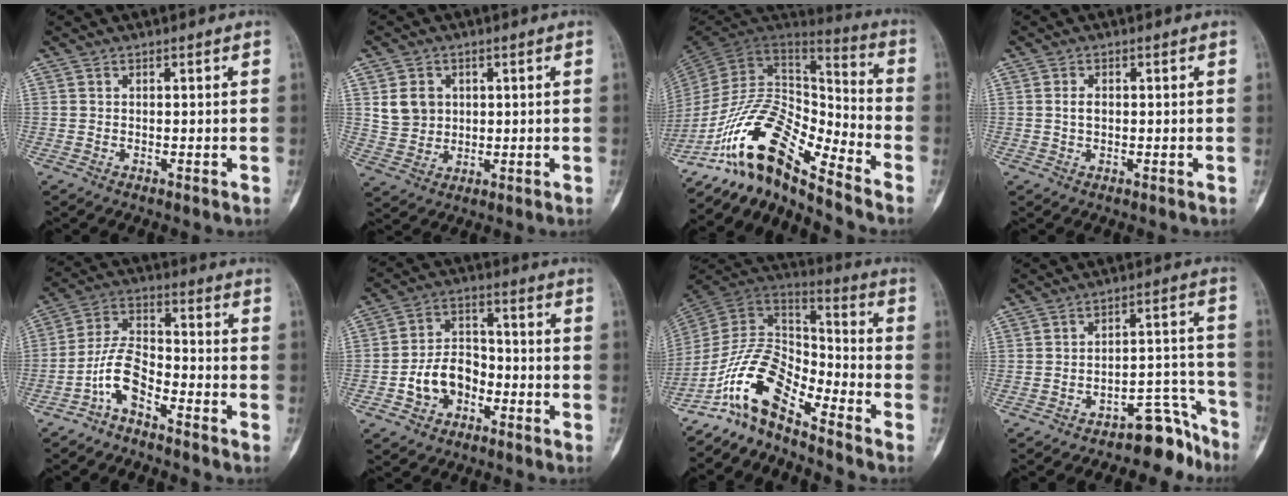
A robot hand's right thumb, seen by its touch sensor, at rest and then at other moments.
{"total": 6.4, "force": [1.7, 5.5, 2.9], "torque": [-0.032, -0.007, 0.041]}
{"total": 18.2, "force": [-13.0, 5.7, 11.4], "torque": [-0.192, 0.100, -0.242]}
{"total": 1.7, "force": [0.1, 1.1, 1.3], "torque": [-0.021, 0.004, -0.002]}
{"total": 7.6, "force": [-4.7, 3.1, 5.1], "torque": [-0.103, 0.056, -0.103]}
{"total": 9.4, "force": [-3.4, 6.9, 5.5], "torque": [-0.074, 0.041, -0.064]}
{"total": 12.6, "force": [-9.4, 4.6, 7.1], "torque": [-0.122, 0.098, -0.188]}
{"total": 8.3, "force": [-7.3, 3.1, 2.4], "torque": [0.010, 0.117, -0.111]}